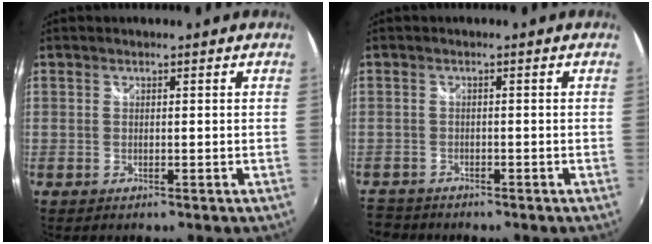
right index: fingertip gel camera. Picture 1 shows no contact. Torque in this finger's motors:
{"motor_torque": [-1.94, -0.20, -1.05, -0.21]}